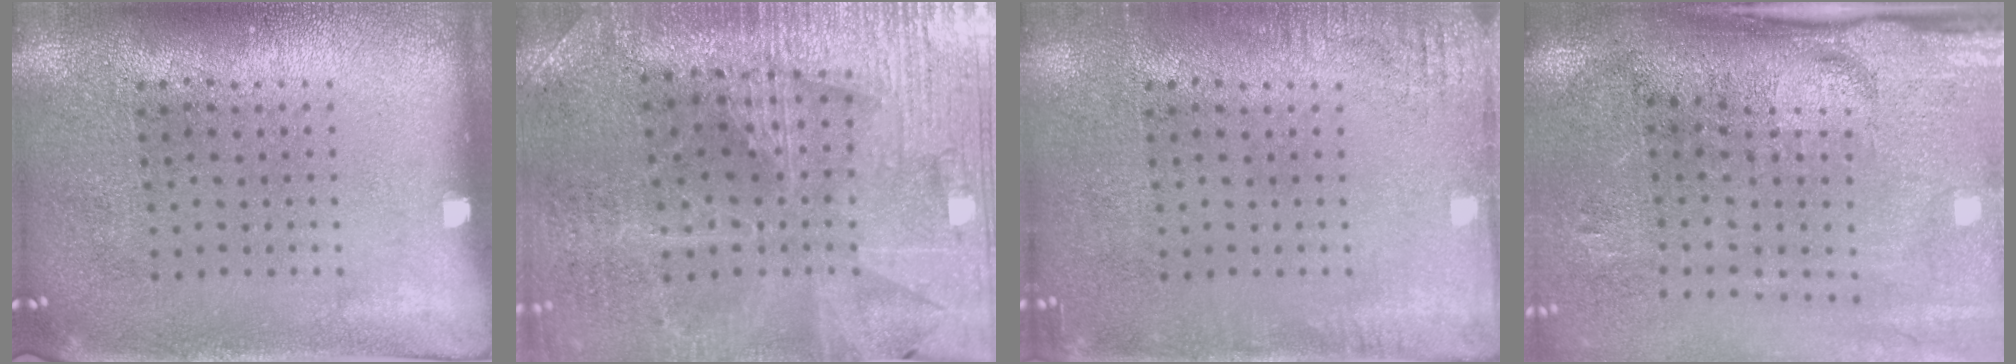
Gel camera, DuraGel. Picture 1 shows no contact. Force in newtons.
{"total": 3.0, "press": 3.0, "slide": 0.5}
{"total": 1.7, "press": 1.7, "slide": 0.2}
{"total": 4.5, "press": 3.6, "slide": 2.6}